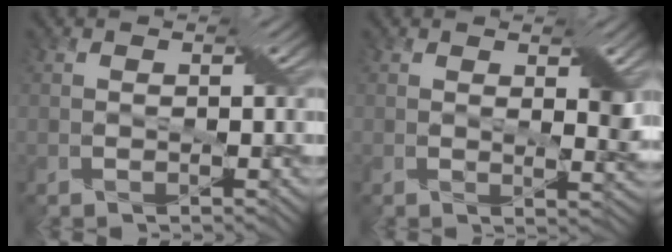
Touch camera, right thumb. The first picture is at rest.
{"total": 2.8, "force": [1.2, 0.9, 2.3], "torque": [-0.039, -0.003, 0.023]}